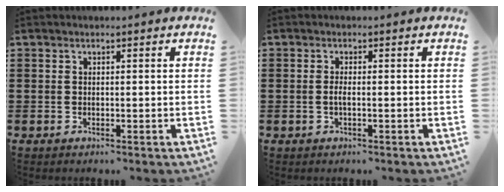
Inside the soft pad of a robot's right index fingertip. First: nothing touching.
{"total": 1.4, "force": [-0.4, 0.2, 1.3], "torque": [-0.032, -0.004, -0.011]}